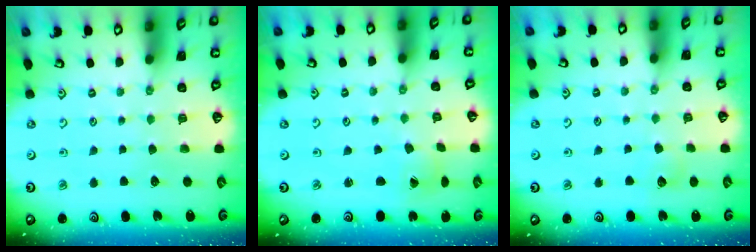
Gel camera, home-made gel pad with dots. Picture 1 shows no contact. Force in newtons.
{"total": 0.6, "press": 0.6, "slide": 0.2}
{"total": 4.2, "press": 4.1, "slide": 0.5}